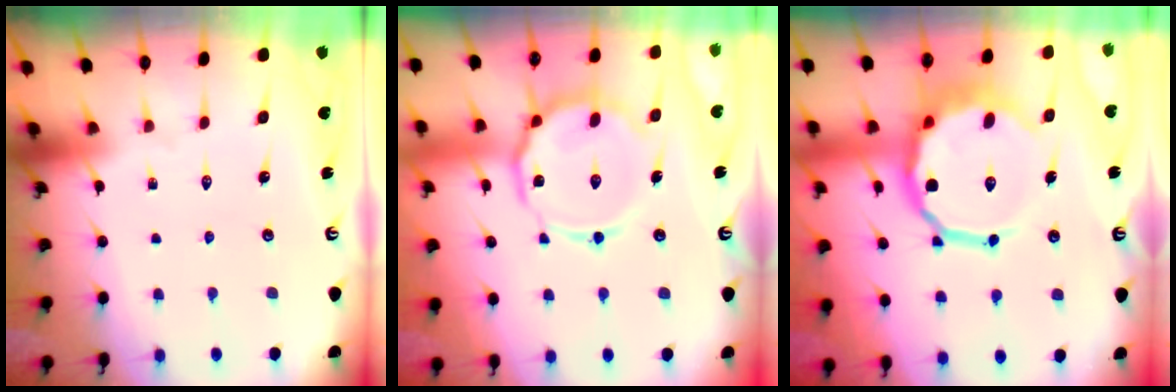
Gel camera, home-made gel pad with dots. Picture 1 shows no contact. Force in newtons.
{"total": 14.5, "press": 14.4, "slide": 1.3}
{"total": 14.3, "press": 13.8, "slide": 3.8}